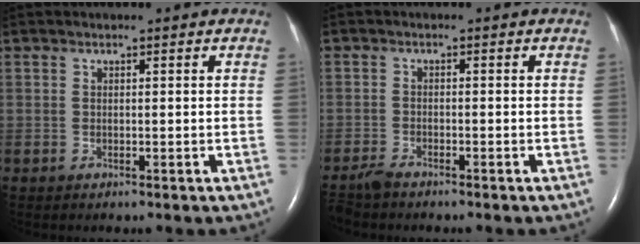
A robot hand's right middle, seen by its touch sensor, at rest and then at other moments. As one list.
[{"total": 2.6, "force": [-2.4, 0.3, 0.9], "torque": [-0.024, -0.010, -0.045]}]